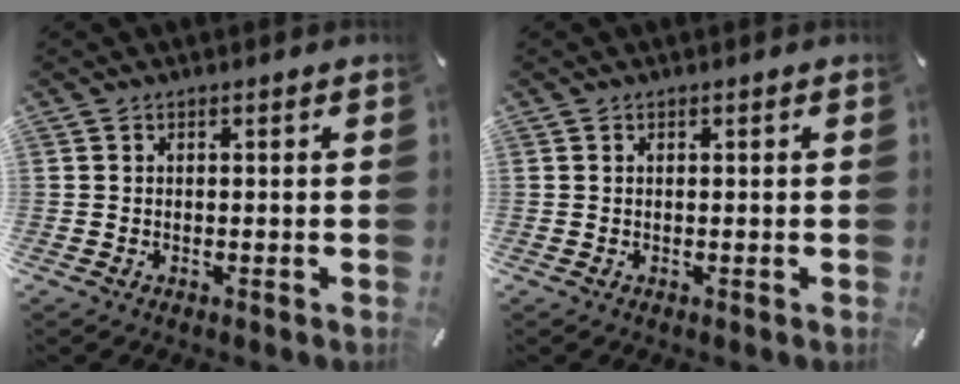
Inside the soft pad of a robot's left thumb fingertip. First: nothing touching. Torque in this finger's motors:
{"motor_torque": [-0.03, -0.07, 0.00, -0.03, 0.04]}